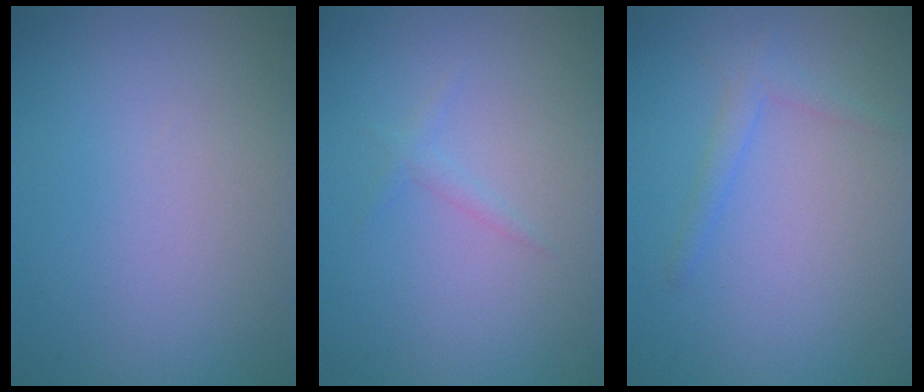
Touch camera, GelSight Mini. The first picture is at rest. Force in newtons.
{"total": 0.8, "press": 0.8, "slide": 0.0}
{"total": 1.4, "press": 1.4, "slide": 0.1}